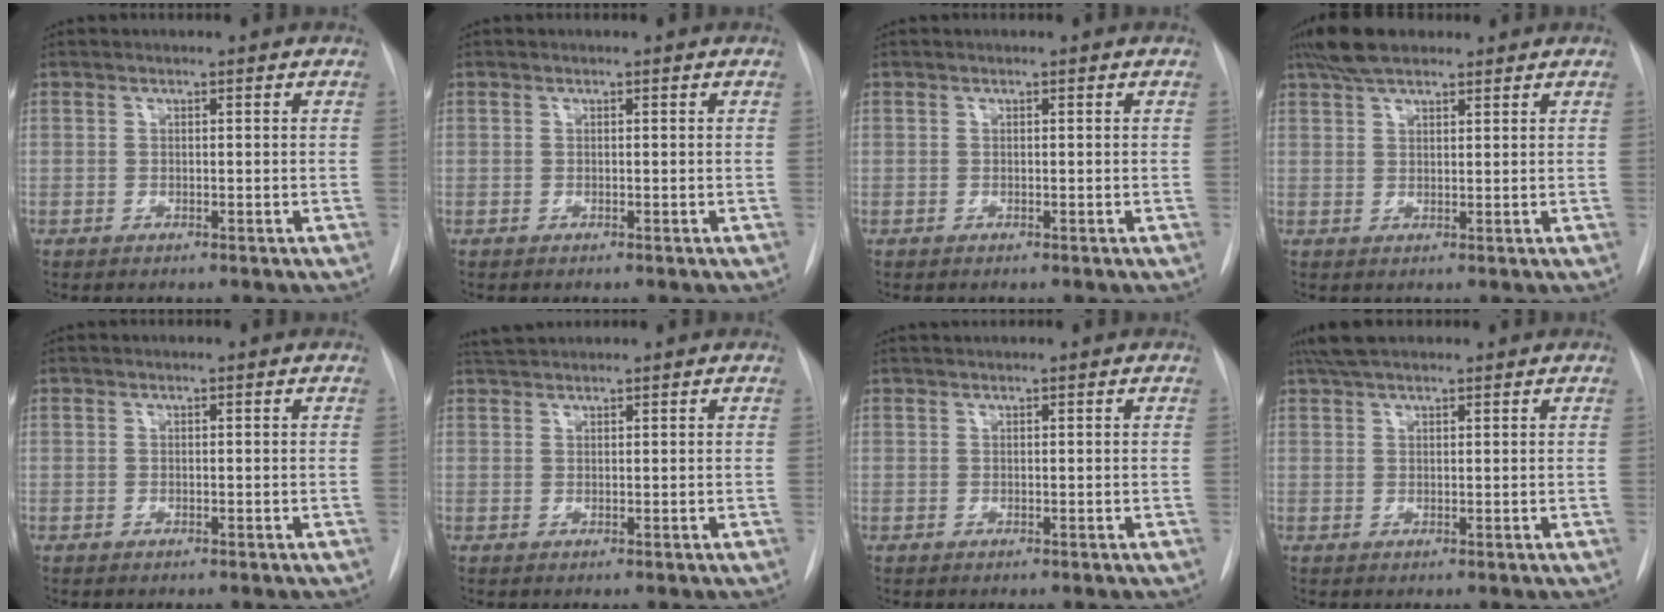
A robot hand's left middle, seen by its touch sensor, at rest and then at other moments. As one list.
[{"total": 0.0}, {"total": 0.0}, {"total": 6.3, "force": [4.9, 2.2, 3.3], "torque": [-0.068, 0.021, 0.089]}, {"total": 0.0}, {"total": 2.6, "force": [2.6, 0.1, 0.5], "torque": [-0.016, 0.019, 0.050]}, {"total": 0.9, "force": [0.8, -0.2, 0.2], "torque": [-0.008, 0.012, 0.020]}, {"total": 5.3, "force": [4.3, 1.4, 2.6], "torque": [-0.050, 0.029, 0.079]}]